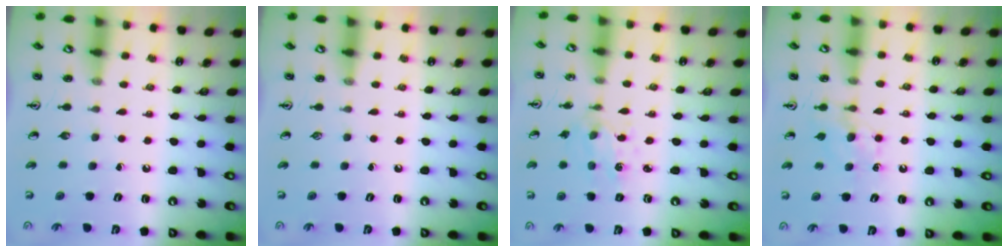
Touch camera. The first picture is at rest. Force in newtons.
{"total": 0.0}
{"total": 1.8, "press": 1.8, "slide": 0.3}
{"total": 5.9, "press": 5.8, "slide": 0.8}